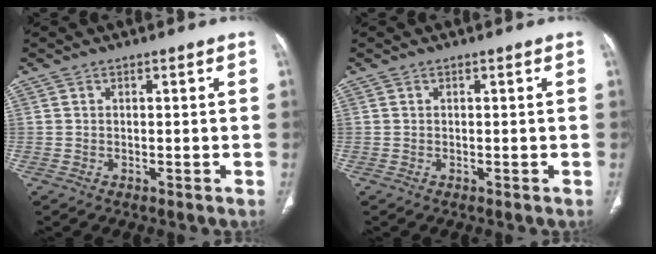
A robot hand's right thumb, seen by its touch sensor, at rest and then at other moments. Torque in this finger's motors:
{"motor_torque": [-0.02, 0.02, 0.00, 0.03, 0.00]}